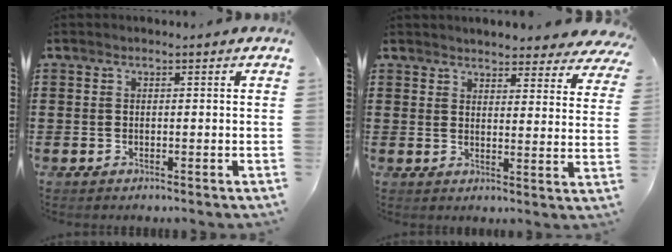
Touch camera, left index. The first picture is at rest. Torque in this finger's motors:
{"motor_torque": [1.84, 0.31, 0.37, 0.05]}